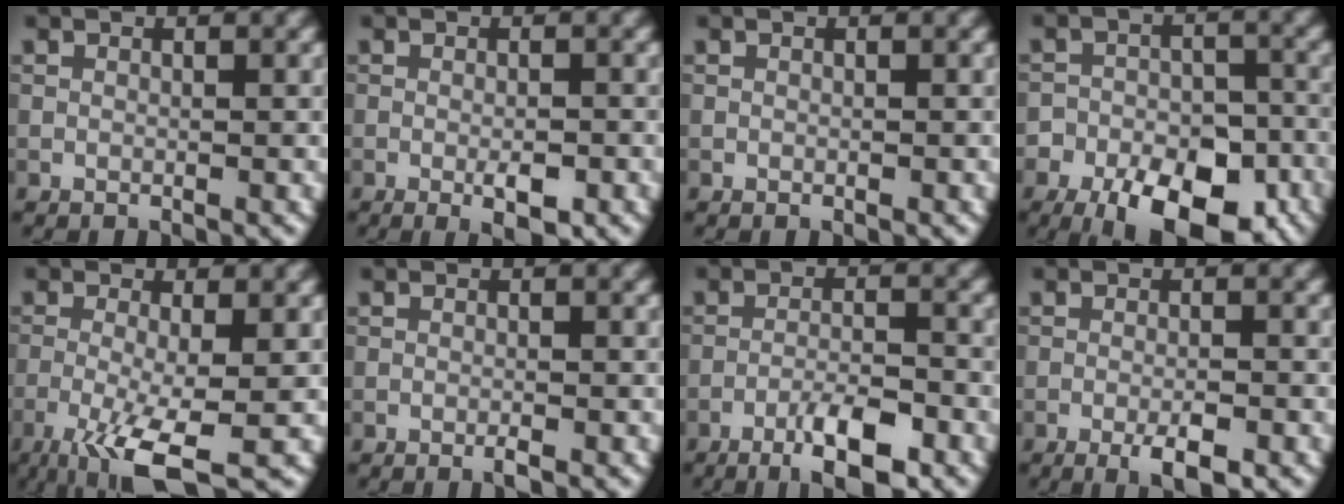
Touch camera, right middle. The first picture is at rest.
{"total": 2.4, "force": [-0.9, 0.6, 2.1], "torque": [-0.035, -0.005, -0.012]}
{"total": 0.0}
{"total": 12.3, "force": [-8.1, 6.5, 6.6], "torque": [-0.089, -0.020, -0.107]}
{"total": 7.0, "force": [-3.3, 1.6, 5.9], "torque": [-0.114, -0.011, -0.064]}
{"total": 0.6, "force": [-0.3, 0.0, 0.5], "torque": [-0.010, -0.002, -0.007]}
{"total": 5.1, "force": [-3.2, 0.9, 3.9], "torque": [-0.070, 0.004, -0.055]}
{"total": 3.0, "force": [-1.6, 0.6, 2.4], "torque": [-0.043, -0.003, -0.028]}